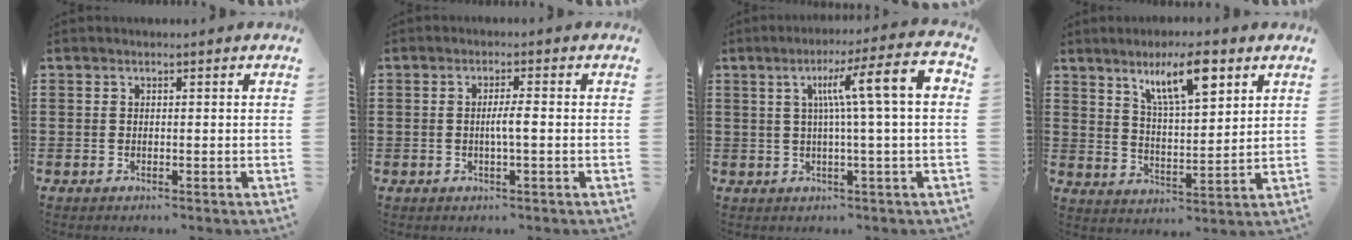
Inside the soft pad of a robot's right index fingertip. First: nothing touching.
{"total": 2.7, "force": [-0.3, 0.1, 2.7], "torque": [-0.048, -0.004, -0.008]}
{"total": 10.8, "force": [2.0, 0.4, 10.6], "torque": [-0.193, 0.002, 0.026]}
{"total": 9.6, "force": [5.5, 2.4, 7.4], "torque": [-0.125, -0.010, 0.088]}